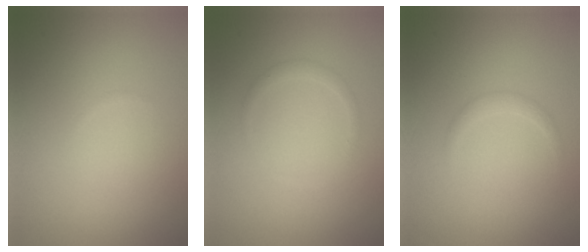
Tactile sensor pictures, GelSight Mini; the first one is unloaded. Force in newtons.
{"total": 0.8, "press": 0.8, "slide": 0.1}
{"total": 0.8, "press": 0.8, "slide": 0.0}